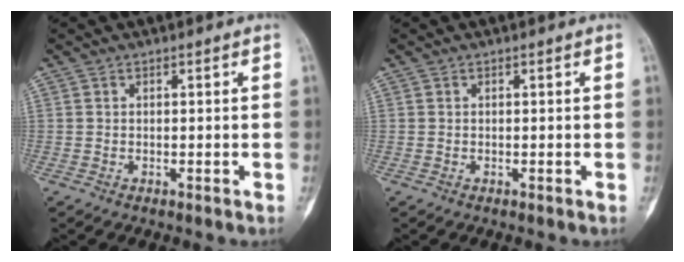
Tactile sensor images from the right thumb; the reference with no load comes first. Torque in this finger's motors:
{"motor_torque": [-0.01, 0.02, -0.01, -0.01, 0.02]}